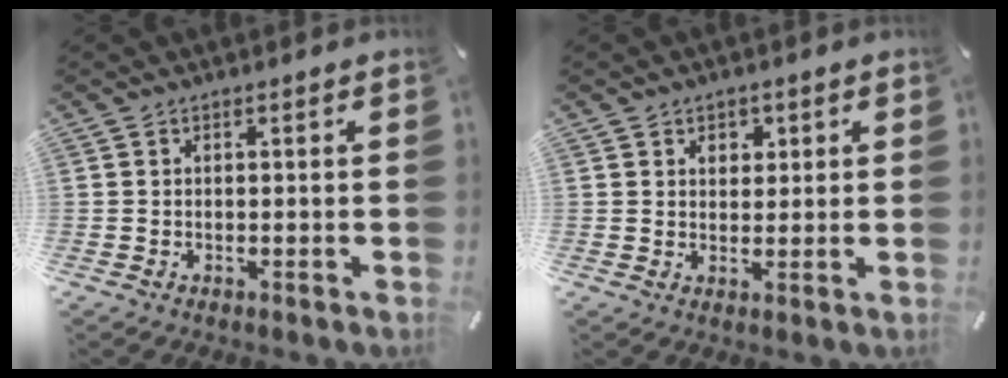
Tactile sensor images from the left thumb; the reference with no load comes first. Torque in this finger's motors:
{"motor_torque": [0.50, 0.41, 0.17, -0.20, 0.02]}